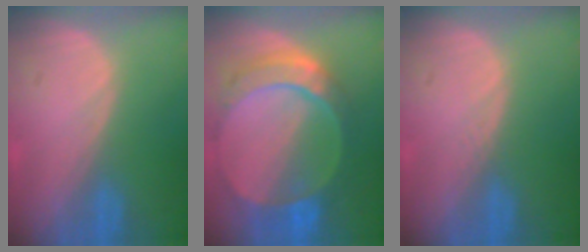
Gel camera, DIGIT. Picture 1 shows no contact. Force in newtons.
{"total": 9.7, "press": 8.3, "slide": 4.9}
{"total": 0.6, "press": 0.6, "slide": 0.0}